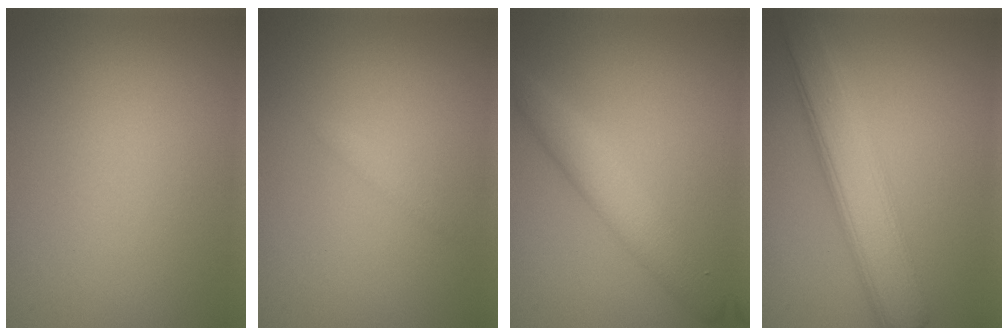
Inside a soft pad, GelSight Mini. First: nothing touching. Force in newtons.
{"total": 0.7, "press": 0.7, "slide": 0.0}
{"total": 3.8, "press": 3.8, "slide": 0.1}
{"total": 6.3, "press": 6.3, "slide": 0.1}